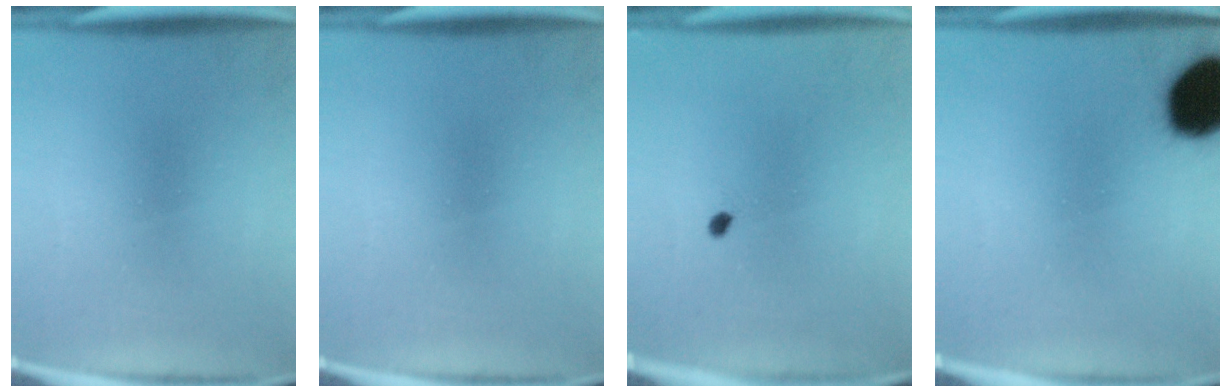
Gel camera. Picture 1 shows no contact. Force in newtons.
{"total": 0.0}
{"total": 0.8}
{"total": 17.0}